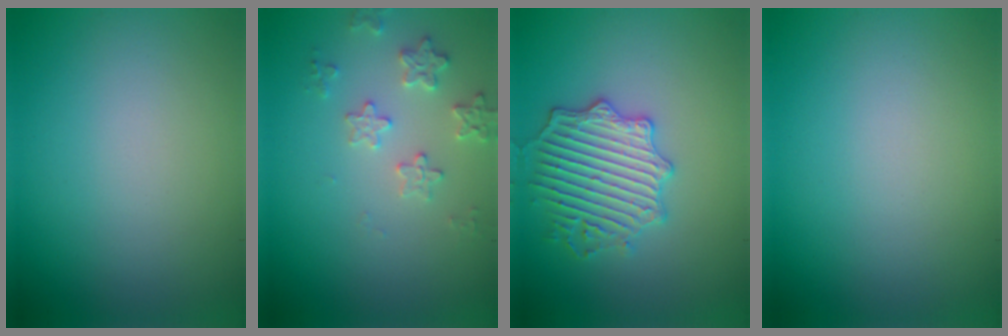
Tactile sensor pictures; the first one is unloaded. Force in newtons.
{"total": 2.5, "press": 2.4, "slide": 0.6}
{"total": 4.2, "press": 4.1, "slide": 1.0}
{"total": 0.0}